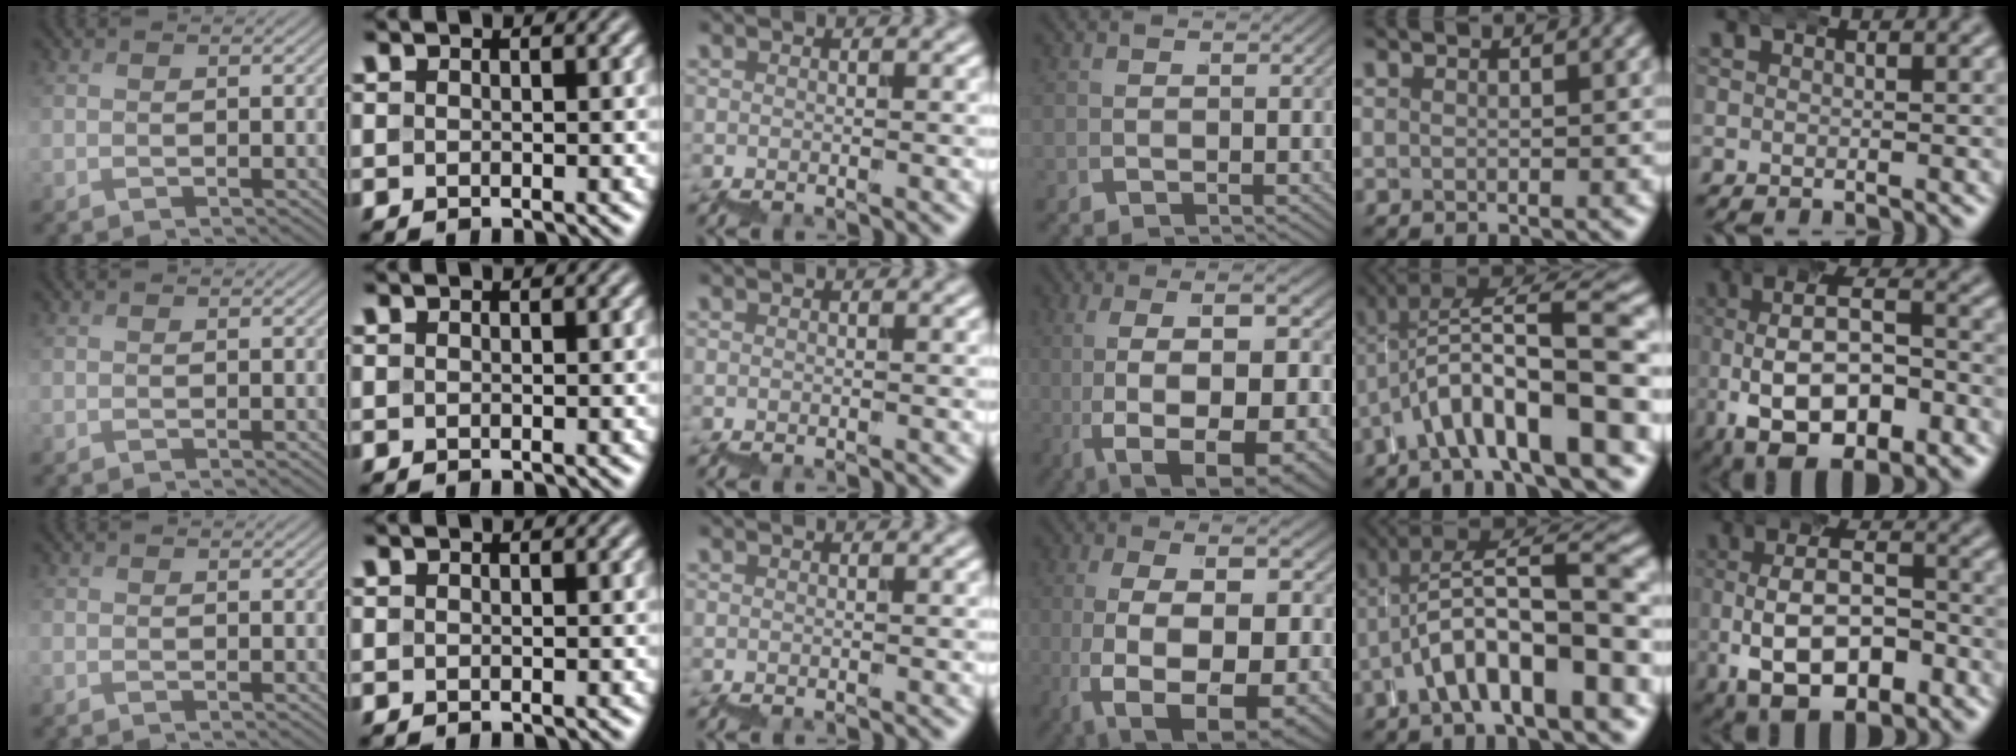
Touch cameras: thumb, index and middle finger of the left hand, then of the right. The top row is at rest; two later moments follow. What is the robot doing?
{"motion": "wrap", "object": "bubble wrap"}